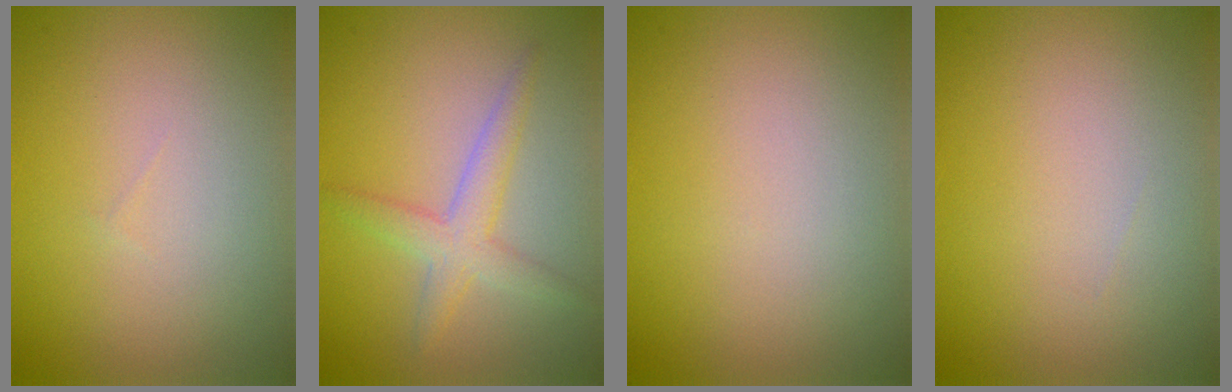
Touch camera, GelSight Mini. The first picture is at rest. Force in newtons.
{"total": 2.9, "press": 2.9, "slide": 0.1}
{"total": 0.0}
{"total": 0.0}